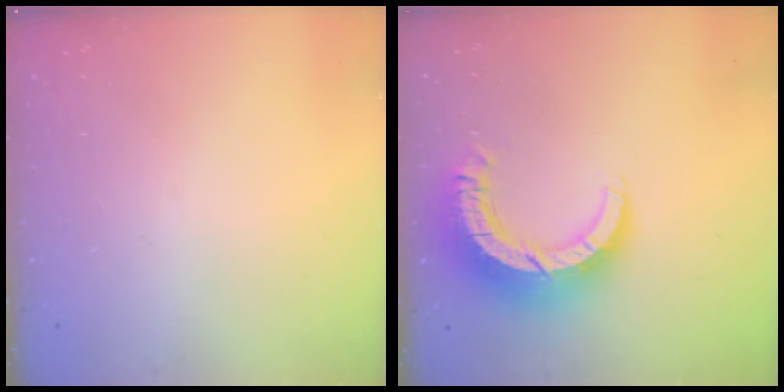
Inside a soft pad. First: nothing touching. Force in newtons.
{"total": 12.1, "press": 12.0, "slide": 1.2}